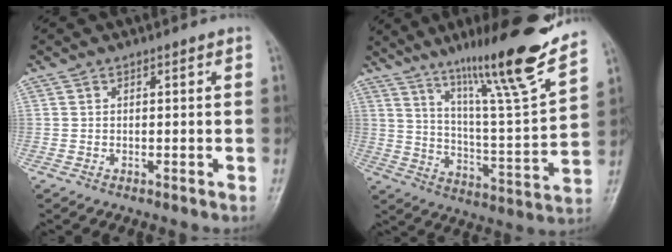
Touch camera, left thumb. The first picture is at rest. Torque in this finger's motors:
{"motor_torque": [1.25, -0.30, 1.28, -1.50, 0.36]}